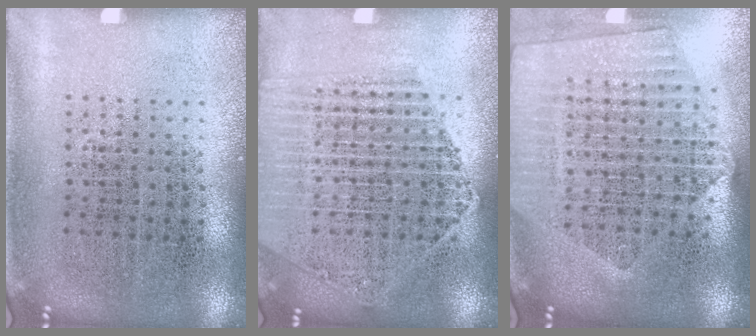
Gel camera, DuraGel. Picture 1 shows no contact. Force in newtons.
{"total": 1.8, "press": 1.7, "slide": 0.6}
{"total": 2.3, "press": 2.1, "slide": 1.1}